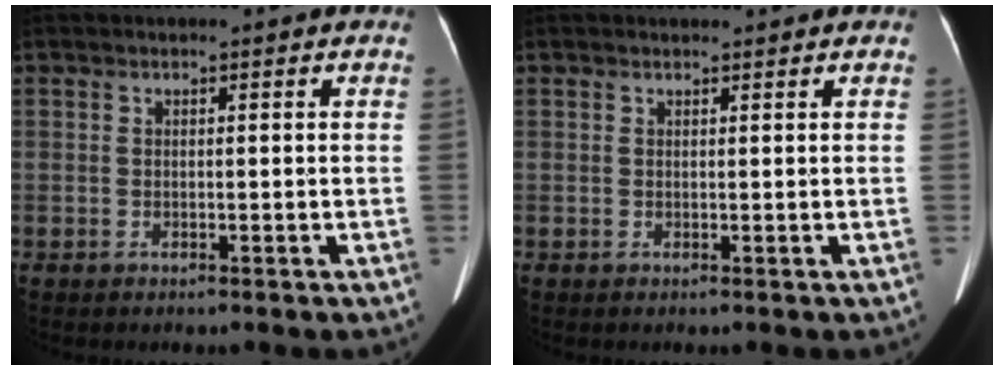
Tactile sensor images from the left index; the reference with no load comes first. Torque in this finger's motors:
{"motor_torque": [-0.07, -0.36, 0.09, 0.01]}